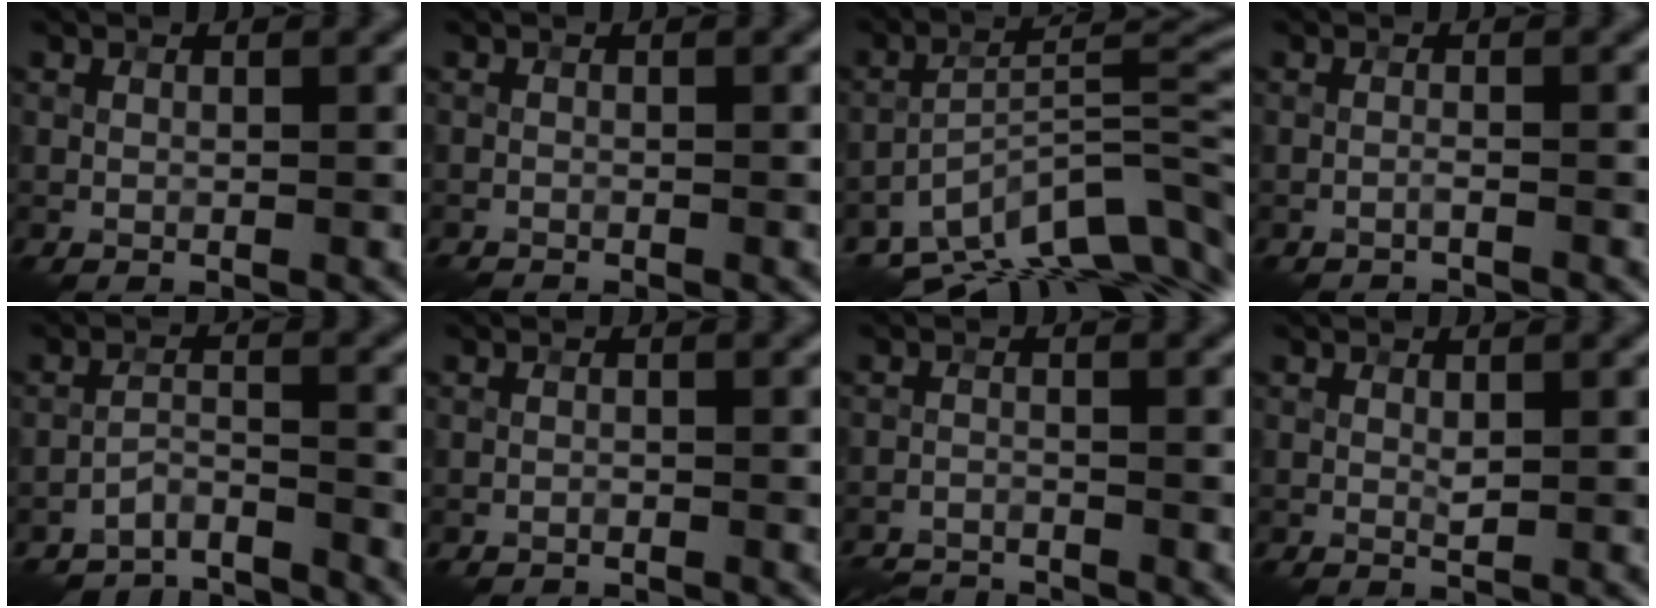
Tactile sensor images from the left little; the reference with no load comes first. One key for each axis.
{"total": 1.7, "fx": -1.7, "fy": 0.0, "fz": 0.3, "tx": -0.010, "ty": -0.005, "tz": -0.033}
{"total": 13.3, "fx": -9.8, "fy": 4.2, "fz": 8.1, "tx": -0.140, "ty": 0.007, "tz": -0.155}
{"total": 1.6, "fx": -1.6, "fy": 0.1, "fz": 0.4, "tx": 0.001, "ty": -0.005, "tz": -0.032}
{"total": 5.1, "fx": -4.8, "fy": 1.1, "fz": 1.0, "tx": -0.016, "ty": -0.006, "tz": -0.090}
{"total": 1.3, "fx": -1.3, "fy": 0.1, "fz": 0.0, "tx": 0.005, "ty": -0.004, "tz": -0.024}
{"total": 5.5, "fx": -5.4, "fy": 0.7, "fz": 0.9, "tx": -0.022, "ty": -0.018, "tz": -0.088}
{"total": 0.6, "fx": 0.1, "fy": 0.2, "fz": 0.5, "tx": -0.009, "ty": -0.002, "tz": 0.002}